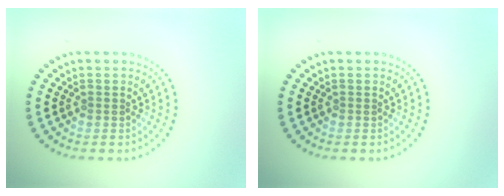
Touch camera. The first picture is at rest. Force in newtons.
{"total": 0.0}